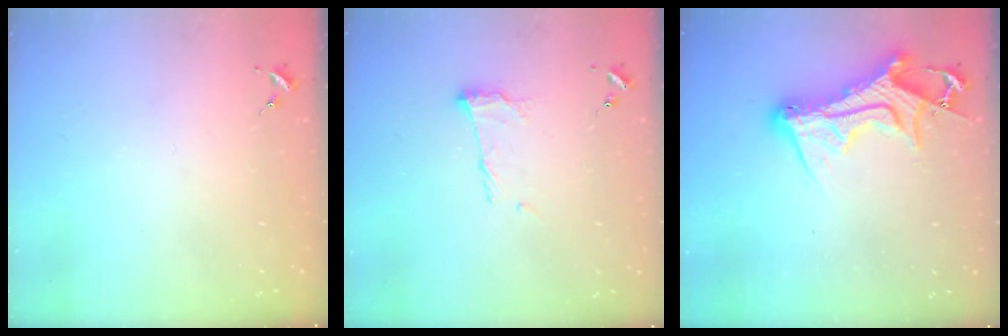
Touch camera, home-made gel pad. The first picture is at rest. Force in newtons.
{"total": 11.1, "press": 11.0, "slide": 0.7}
{"total": 14.6, "press": 14.5, "slide": 1.6}